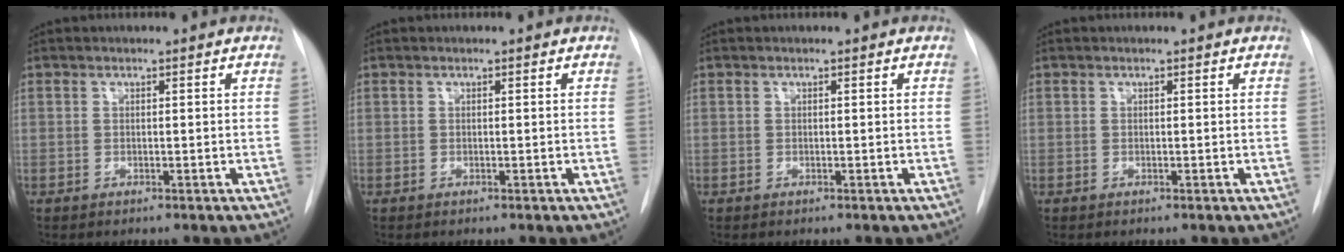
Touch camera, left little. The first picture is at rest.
{"total": 0.0}
{"total": 0.0}
{"total": 0.0}